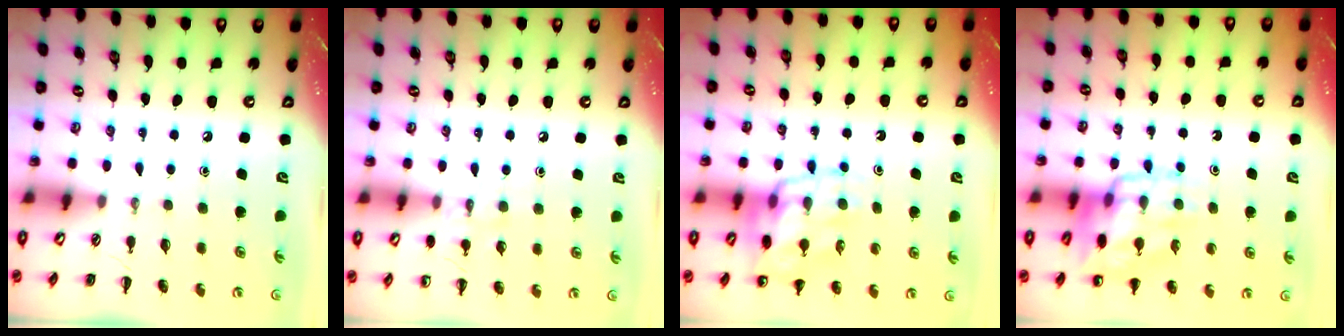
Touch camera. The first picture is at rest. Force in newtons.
{"total": 7.1, "press": 6.8, "slide": 1.8}
{"total": 17.8, "press": 17.4, "slide": 3.5}
{"total": 14.4, "press": 14.2, "slide": 2.4}